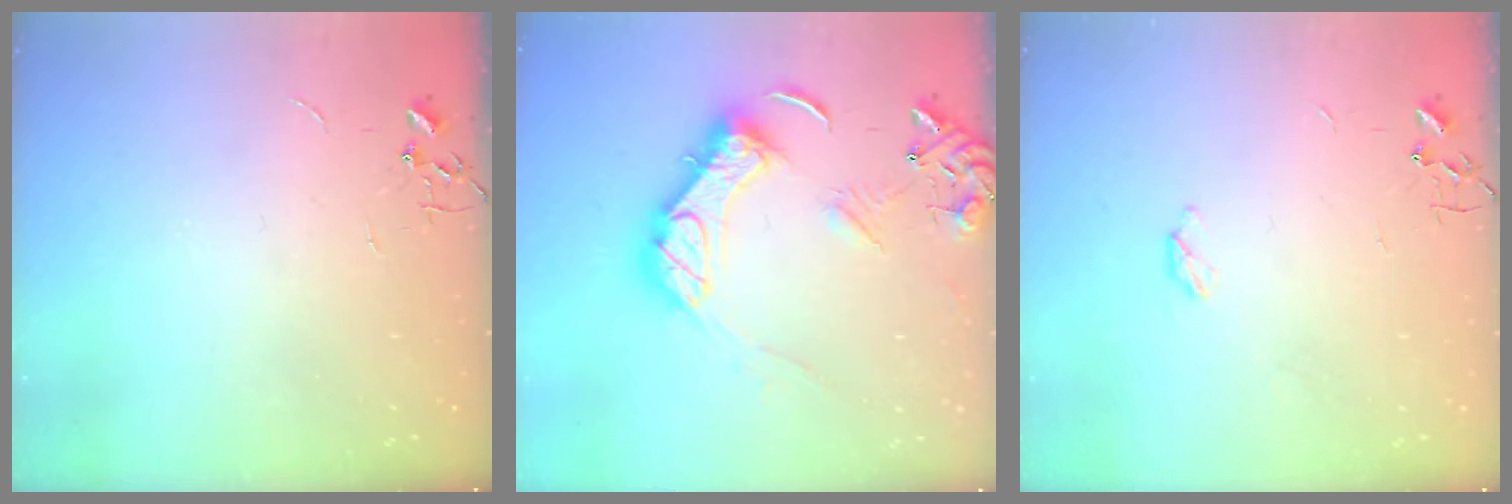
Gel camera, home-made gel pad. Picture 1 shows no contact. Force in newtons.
{"total": 18.5, "press": 18.3, "slide": 2.7}
{"total": 2.8, "press": 2.8, "slide": 0.5}